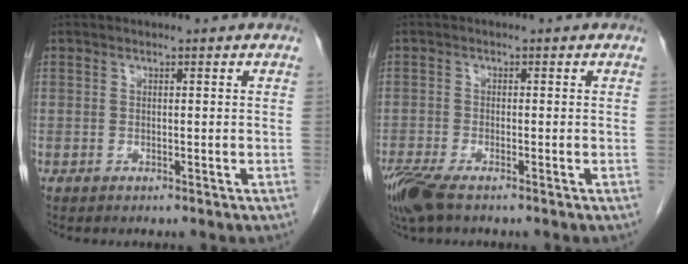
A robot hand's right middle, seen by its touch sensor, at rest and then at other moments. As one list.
[{"total": 5.5, "force": [-4.0, 1.3, 3.6], "torque": [-0.076, -0.016, -0.072]}]